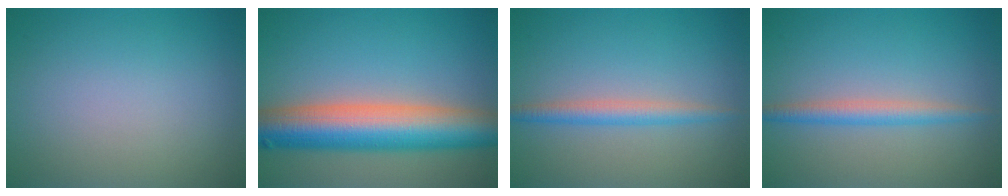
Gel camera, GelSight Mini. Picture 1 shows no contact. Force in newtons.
{"total": 10.1, "press": 10.1, "slide": 0.4}
{"total": 2.3, "press": 2.3, "slide": 0.1}
{"total": 2.3, "press": 2.3, "slide": 0.1}